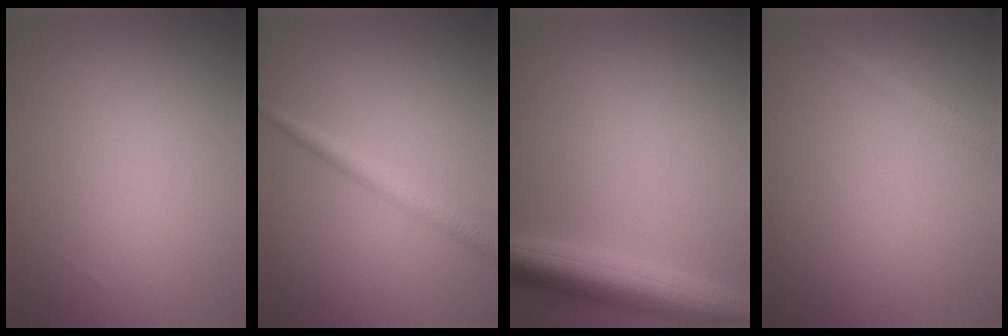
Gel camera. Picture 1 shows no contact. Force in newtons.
{"total": 2.0, "press": 2.0, "slide": 0.1}
{"total": 6.3, "press": 6.3, "slide": 0.3}
{"total": 1.3, "press": 1.3, "slide": 0.1}